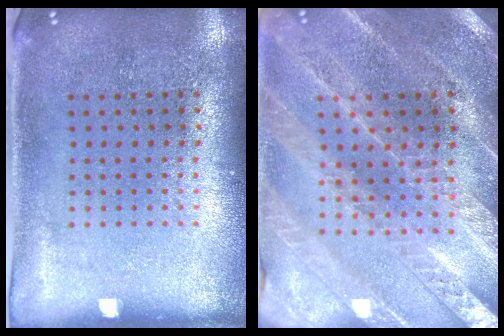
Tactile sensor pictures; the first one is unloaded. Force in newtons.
{"total": 2.3, "press": 2.3, "slide": 0.3}